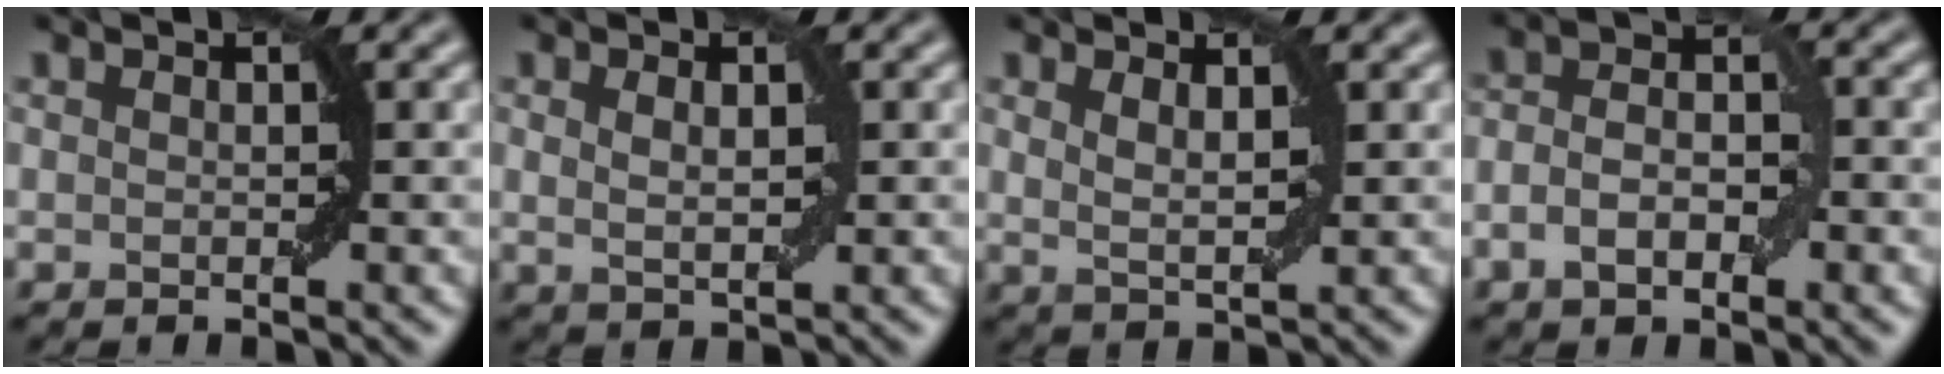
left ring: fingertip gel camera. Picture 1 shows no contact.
{"total": 1.8, "force": [0.6, 0.8, 1.5], "torque": [-0.030, -0.001, 0.014]}
{"total": 1.9, "force": [1.1, 0.5, 1.5], "torque": [-0.027, -0.006, 0.023]}
{"total": 4.0, "force": [-1.3, 2.0, 3.1], "torque": [-0.057, 0.002, -0.028]}